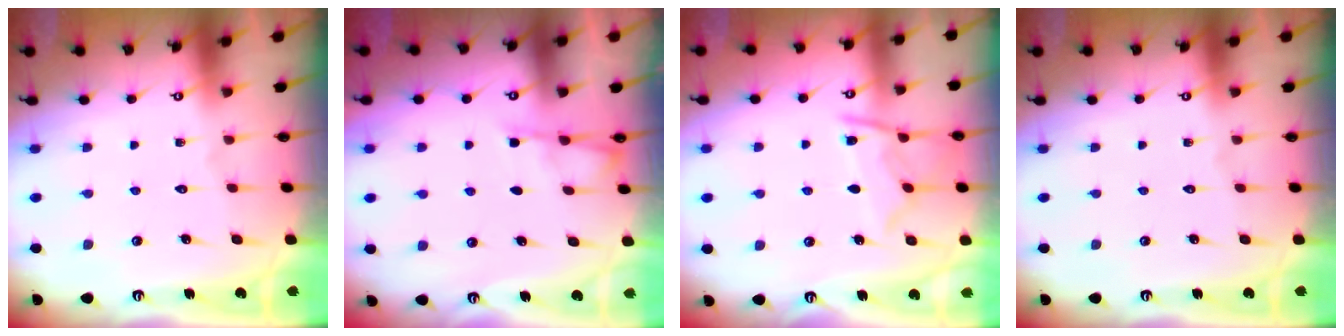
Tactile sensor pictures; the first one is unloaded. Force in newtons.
{"total": 2.2, "press": 2.2, "slide": 0.3}
{"total": 10.0, "press": 9.9, "slide": 1.0}
{"total": 0.0}